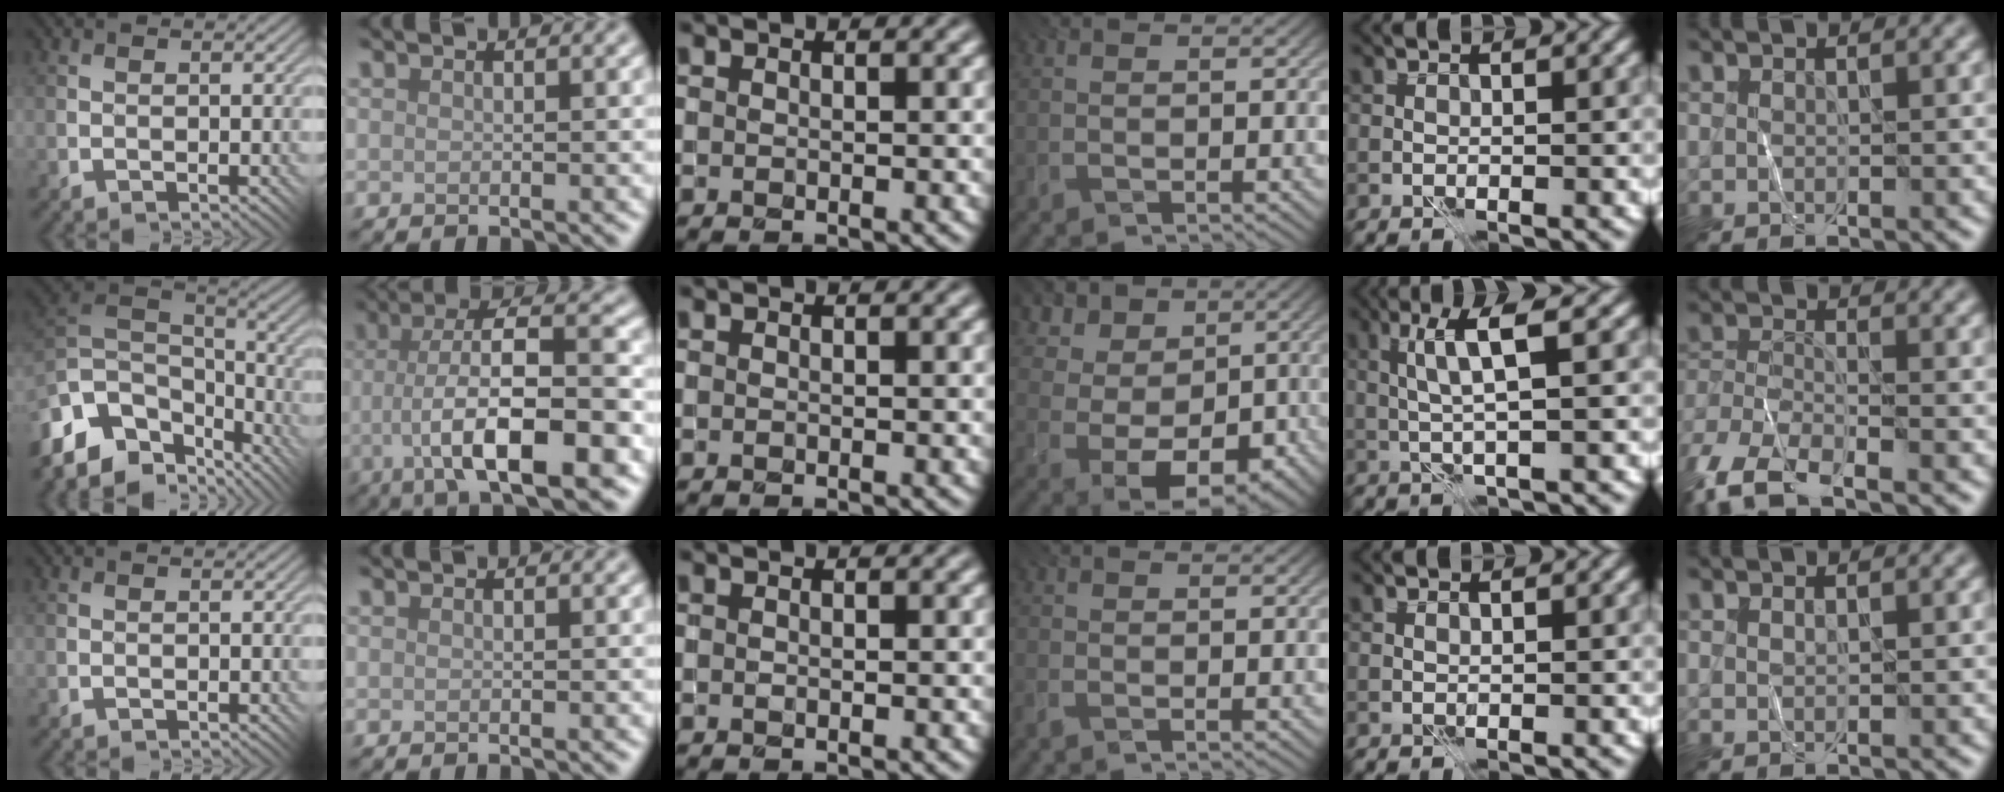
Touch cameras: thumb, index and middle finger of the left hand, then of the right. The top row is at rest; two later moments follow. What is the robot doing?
{"motion": "fold", "object": "shorts"}